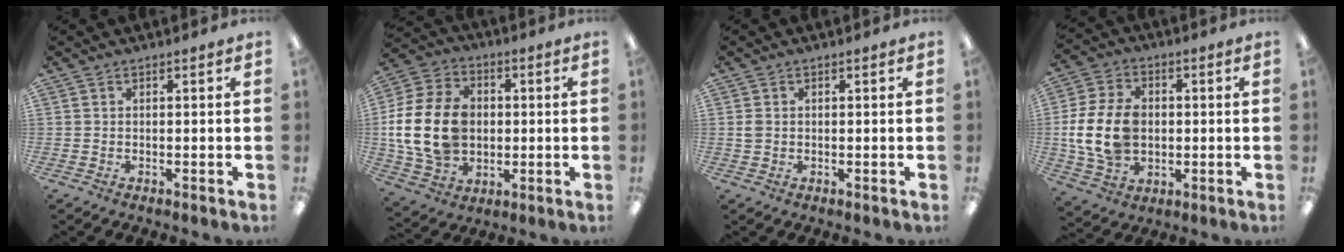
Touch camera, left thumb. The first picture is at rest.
{"total": 18.1, "force": [0.3, 13.8, 11.8], "torque": [-0.256, 0.009, 0.009]}
{"total": 1.5, "force": [0.1, 1.2, 1.0], "torque": [-0.021, 0.004, 0.002]}
{"total": 14.9, "force": [0.1, 10.9, 10.2], "torque": [-0.227, 0.009, 0.005]}